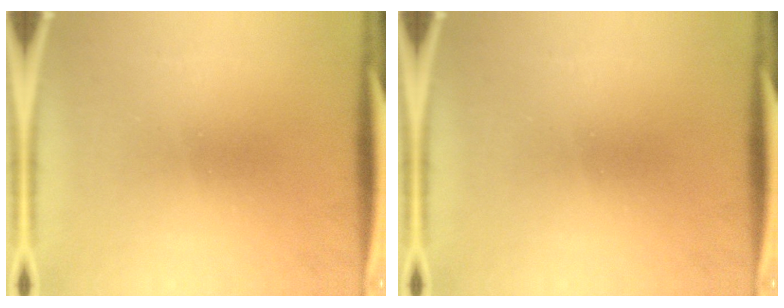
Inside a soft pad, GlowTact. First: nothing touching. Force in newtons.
{"total": 0.0}